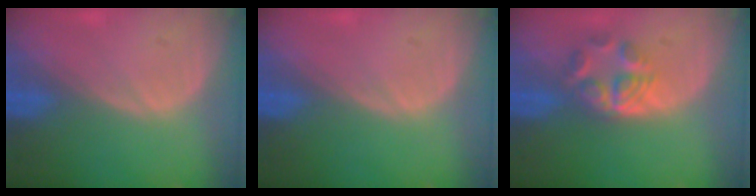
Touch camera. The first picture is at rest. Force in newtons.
{"total": 0.0}
{"total": 6.0, "press": 5.0, "slide": 3.3}